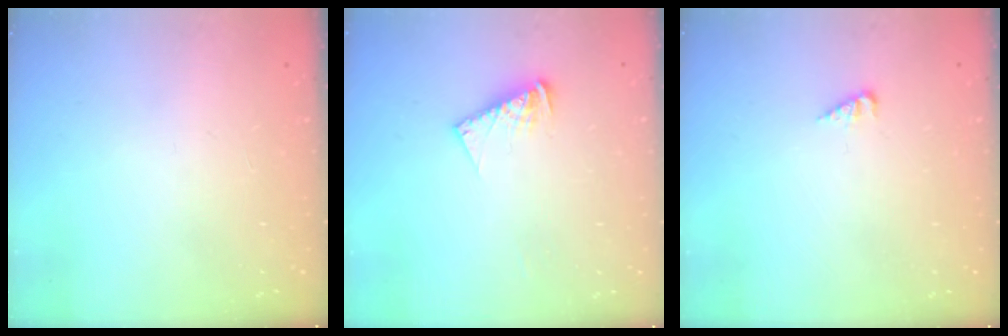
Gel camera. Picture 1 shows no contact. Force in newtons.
{"total": 8.7, "press": 8.6, "slide": 0.8}
{"total": 2.6, "press": 2.6, "slide": 0.2}